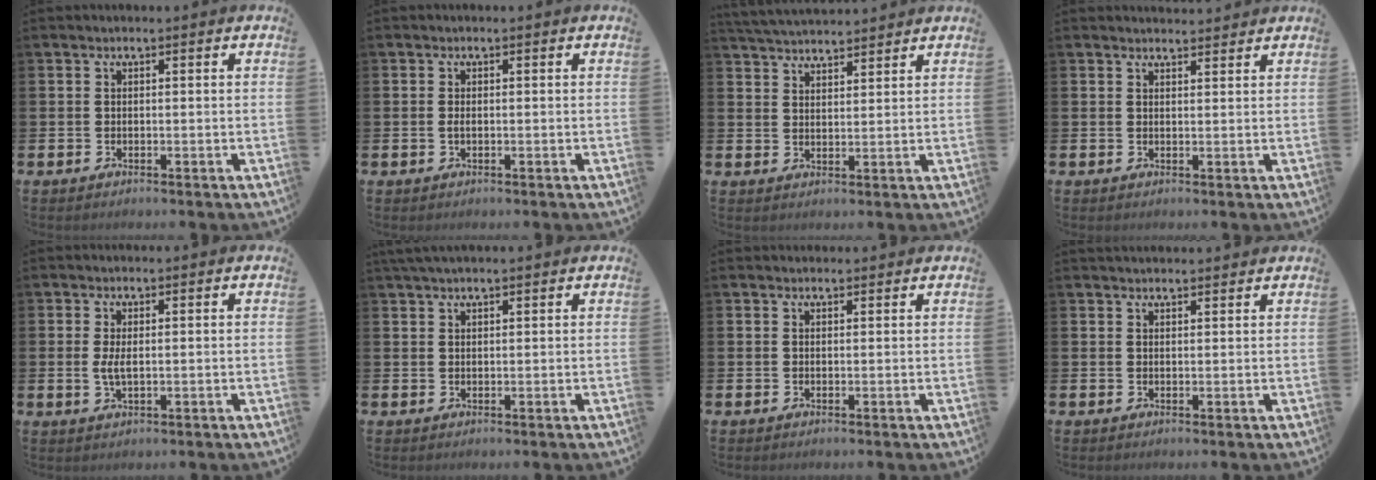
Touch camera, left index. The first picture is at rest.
{"total": 0.8, "force": [-0.1, 0.3, 0.7], "torque": [-0.008, 0.000, -0.004]}
{"total": 4.3, "force": [4.2, 0.4, 0.2], "torque": [-0.009, -0.022, 0.077]}
{"total": 2.1, "force": [2.1, 0.3, -0.1], "torque": [0.014, -0.014, 0.035]}
{"total": 2.2, "force": [0.3, 0.8, 2.0], "torque": [-0.033, 0.001, 0.003]}
{"total": 2.1, "force": [1.8, 0.3, 1.0], "torque": [-0.018, 0.003, 0.033]}
{"total": 0.8, "force": [0.7, 0.2, 0.1], "torque": [0.017, -0.006, 0.010]}
{"total": 1.8, "force": [1.8, 0.3, 0.2], "torque": [0.005, -0.007, 0.030]}